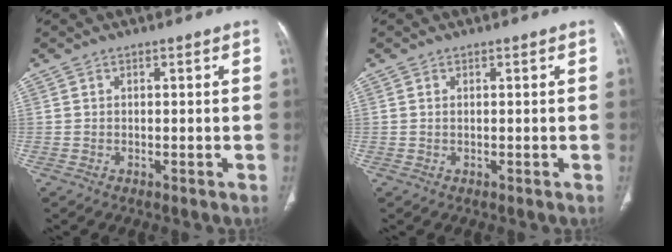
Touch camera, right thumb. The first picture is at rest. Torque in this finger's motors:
{"motor_torque": [0.17, -0.32, -0.23, -0.22, 0.04]}